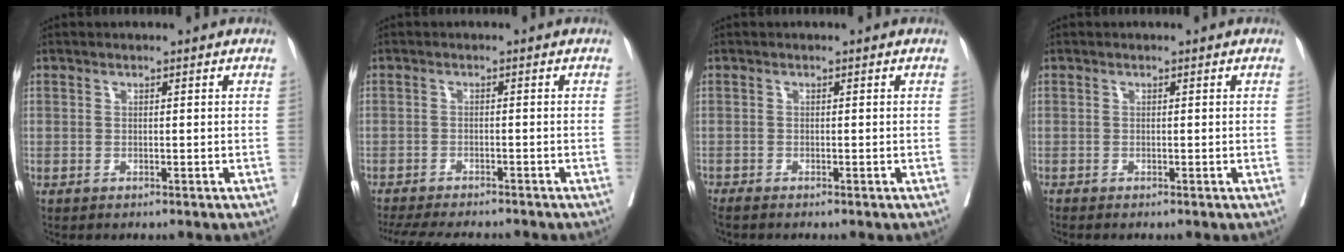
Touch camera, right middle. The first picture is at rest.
{"total": 9.8, "force": [-9.0, 1.6, 3.6], "torque": [-0.056, -0.011, -0.126]}
{"total": 1.0, "force": [-0.9, 0.2, 0.4], "torque": [-0.014, -0.005, -0.018]}
{"total": 0.0}